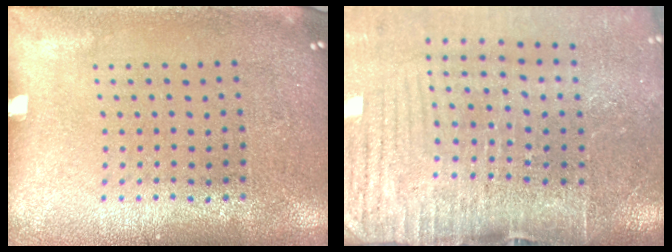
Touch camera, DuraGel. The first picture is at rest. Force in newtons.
{"total": 4.3, "press": 3.7, "slide": 2.2}